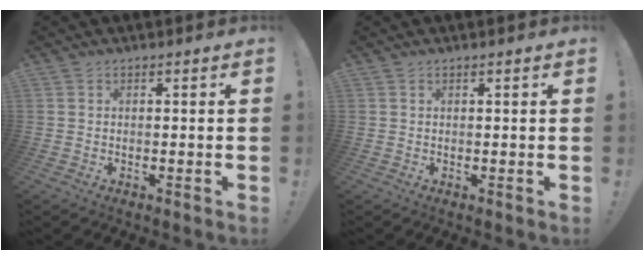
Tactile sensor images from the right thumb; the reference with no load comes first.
{"total": 0.5, "force": [0.3, -0.3, 0.3], "torque": [-0.001, -0.002, 0.004]}